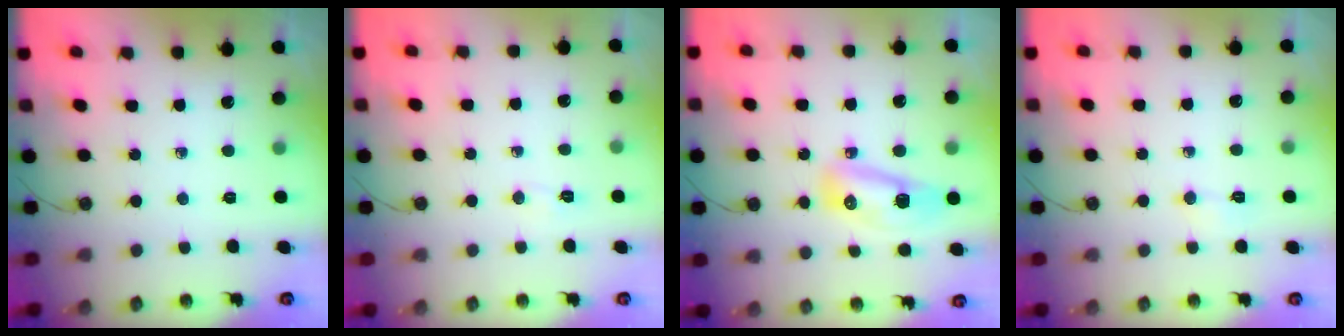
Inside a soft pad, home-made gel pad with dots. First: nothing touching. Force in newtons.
{"total": 4.2, "press": 3.9, "slide": 1.5}
{"total": 9.5, "press": 9.5, "slide": 1.3}
{"total": 2.9, "press": 2.9, "slide": 0.5}